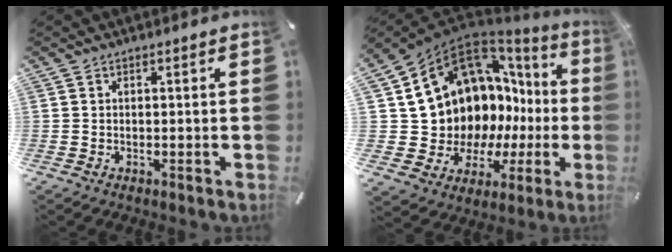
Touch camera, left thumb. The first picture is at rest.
{"total": 16.3, "force": [7.0, 12.4, 8.1], "torque": [-0.128, -0.083, 0.158]}